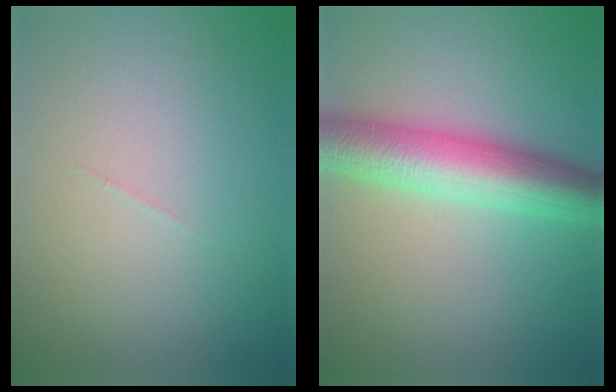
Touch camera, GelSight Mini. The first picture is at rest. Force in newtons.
{"total": 7.4, "press": 7.4, "slide": 0.1}